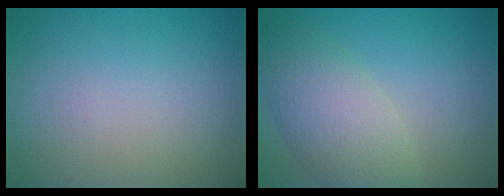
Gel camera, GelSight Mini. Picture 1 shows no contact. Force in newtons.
{"total": 5.6, "press": 5.6, "slide": 0.5}